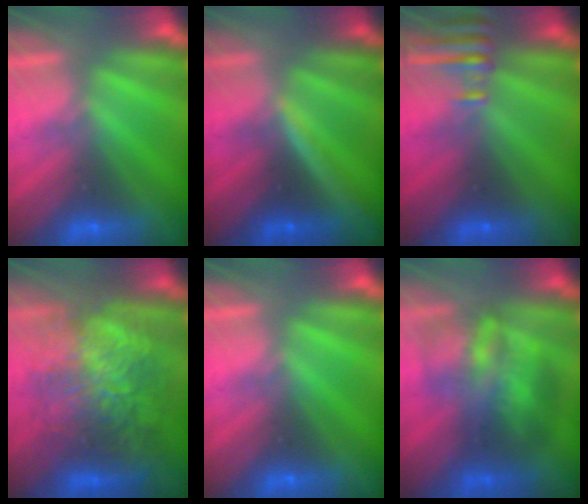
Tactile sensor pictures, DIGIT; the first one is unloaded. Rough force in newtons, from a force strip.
{"total": 3.4}
{"total": 5.8}
{"total": 7.1}
{"total": 0.0}
{"total": 3.6}